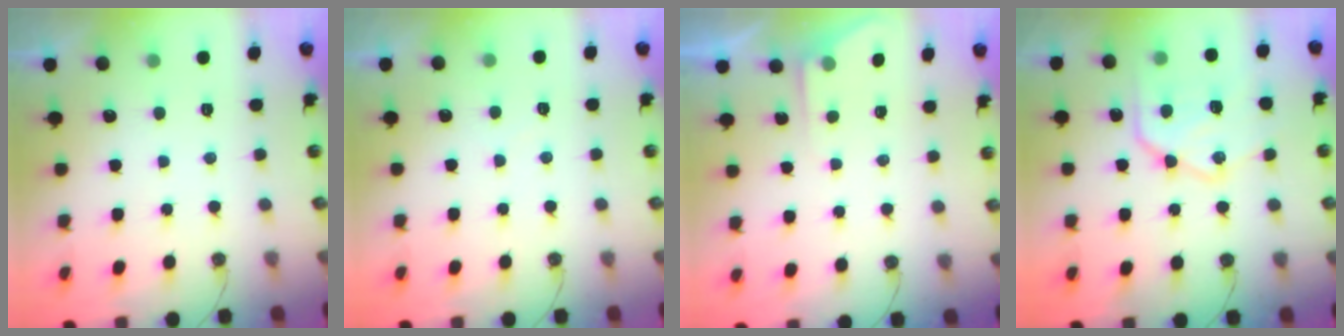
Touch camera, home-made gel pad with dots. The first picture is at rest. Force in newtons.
{"total": 3.1, "press": 3.1, "slide": 0.4}
{"total": 4.3, "press": 4.3, "slide": 0.4}
{"total": 18.1, "press": 18.0, "slide": 1.4}